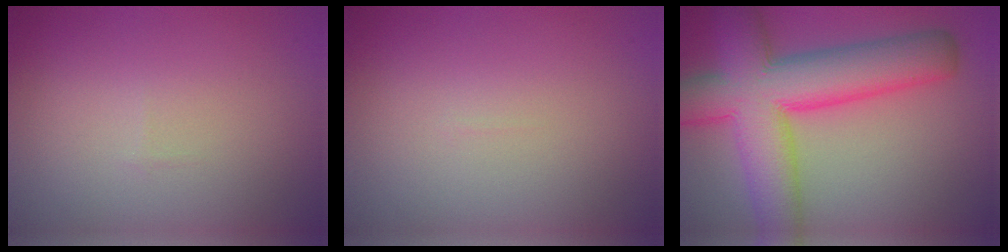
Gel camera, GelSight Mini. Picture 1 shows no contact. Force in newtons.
{"total": 0.0}
{"total": 11.2, "press": 11.2, "slide": 0.4}